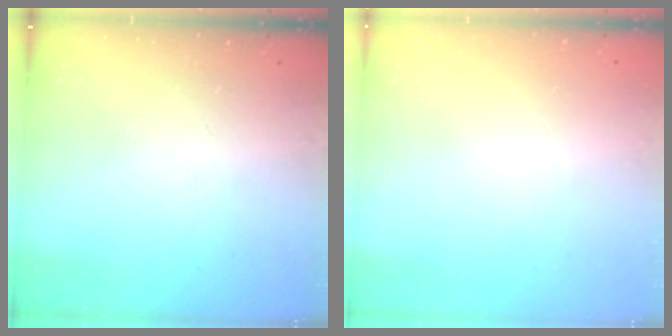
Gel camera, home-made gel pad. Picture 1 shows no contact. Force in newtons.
{"total": 0.0}